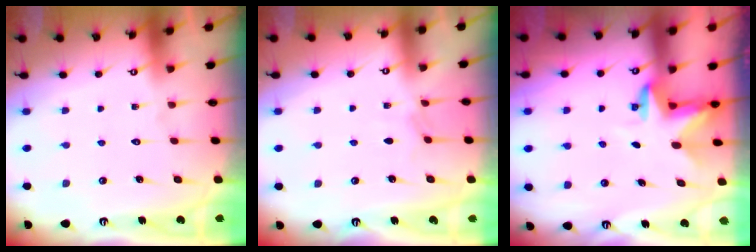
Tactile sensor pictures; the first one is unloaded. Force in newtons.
{"total": 2.2, "press": 2.1, "slide": 0.4}
{"total": 3.3, "press": 3.3, "slide": 0.1}